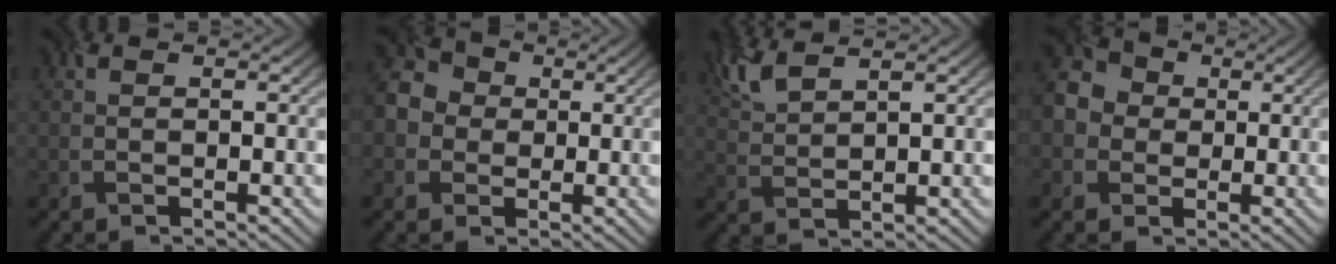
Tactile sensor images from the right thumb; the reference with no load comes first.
{"total": 6.1, "force": [-0.5, 5.7, 2.1], "torque": [-0.064, 0.002, -0.028]}
{"total": 4.3, "force": [3.5, 0.7, 2.5], "torque": [-0.073, 0.007, 0.079]}
{"total": 6.1, "force": [-0.3, 5.7, 2.2], "torque": [-0.066, 0.003, -0.024]}